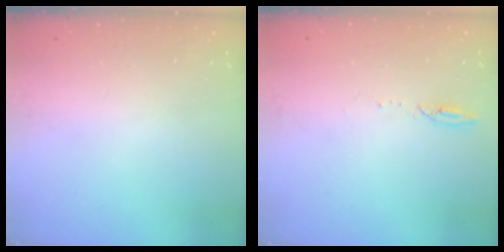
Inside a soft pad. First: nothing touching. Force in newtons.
{"total": 4.0, "press": 4.0, "slide": 0.6}